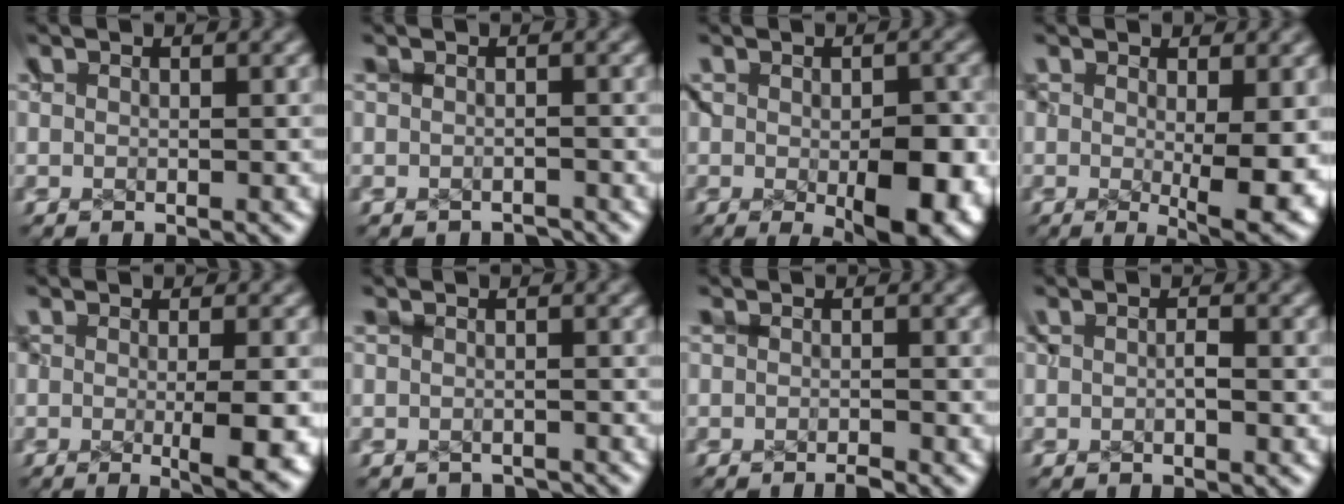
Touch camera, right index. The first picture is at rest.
{"total": 1.6, "force": [-0.9, 1.3, 0.1], "torque": [-0.001, 0.002, -0.020]}
{"total": 6.1, "force": [-2.2, 2.5, 5.2], "torque": [-0.055, -0.019, -0.020]}
{"total": 4.6, "force": [-0.8, 1.1, 4.4], "torque": [-0.043, -0.019, 0.000]}
{"total": 3.8, "force": [-1.3, 0.9, 3.5], "torque": [-0.033, -0.006, -0.015]}
{"total": 1.6, "force": [-0.8, 1.4, 0.1], "torque": [-0.005, -0.001, -0.017]}
{"total": 1.7, "force": [-0.4, 1.6, 0.6], "torque": [-0.002, 0.009, -0.019]}
{"total": 1.0, "force": [-0.4, 0.9, 0.4], "torque": [-0.004, 0.004, -0.007]}